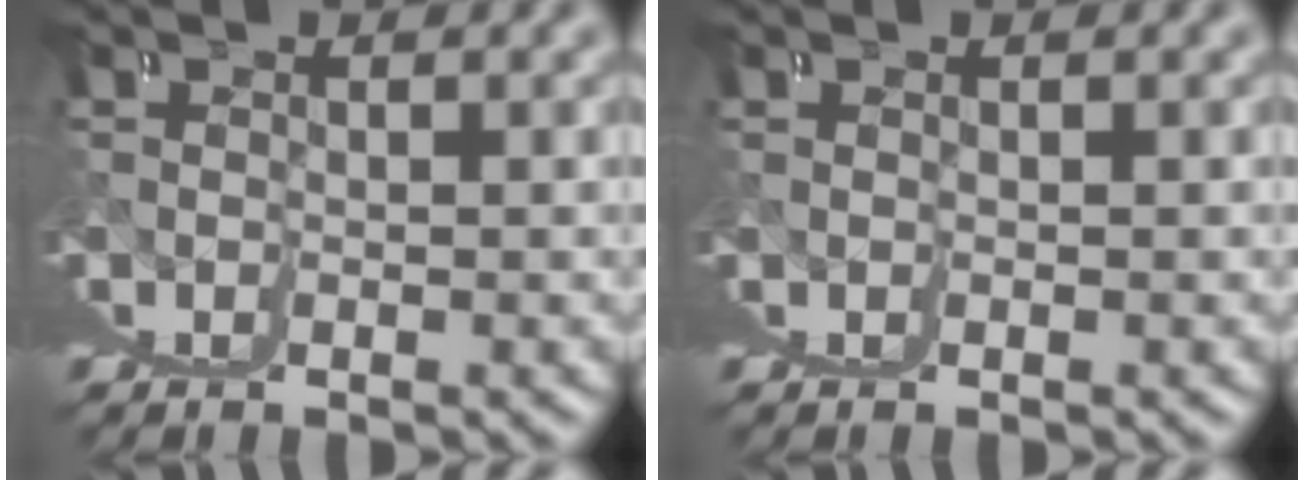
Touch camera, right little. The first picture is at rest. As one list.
[{"total": 0.0}]